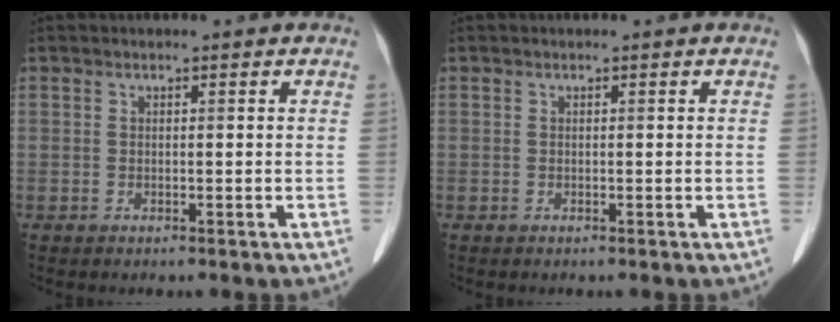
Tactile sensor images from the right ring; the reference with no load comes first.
{"total": 0.0}